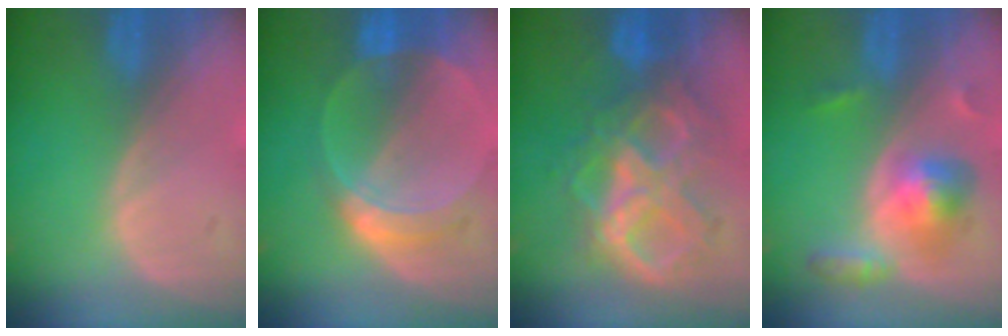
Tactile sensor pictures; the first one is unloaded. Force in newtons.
{"total": 6.8, "press": 6.0, "slide": 3.2}
{"total": 10.6, "press": 10.6, "slide": 1.0}
{"total": 6.0, "press": 6.0, "slide": 0.2}